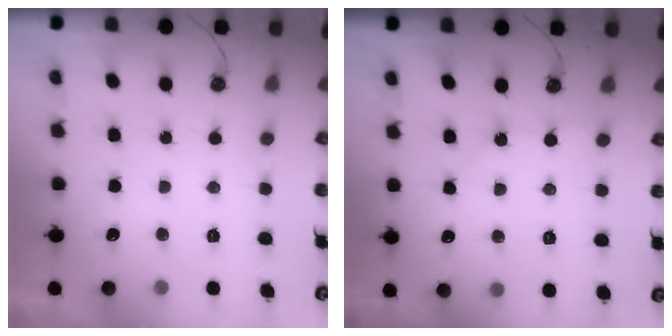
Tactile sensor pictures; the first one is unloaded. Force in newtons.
{"total": 3.2, "press": 3.1, "slide": 0.5}